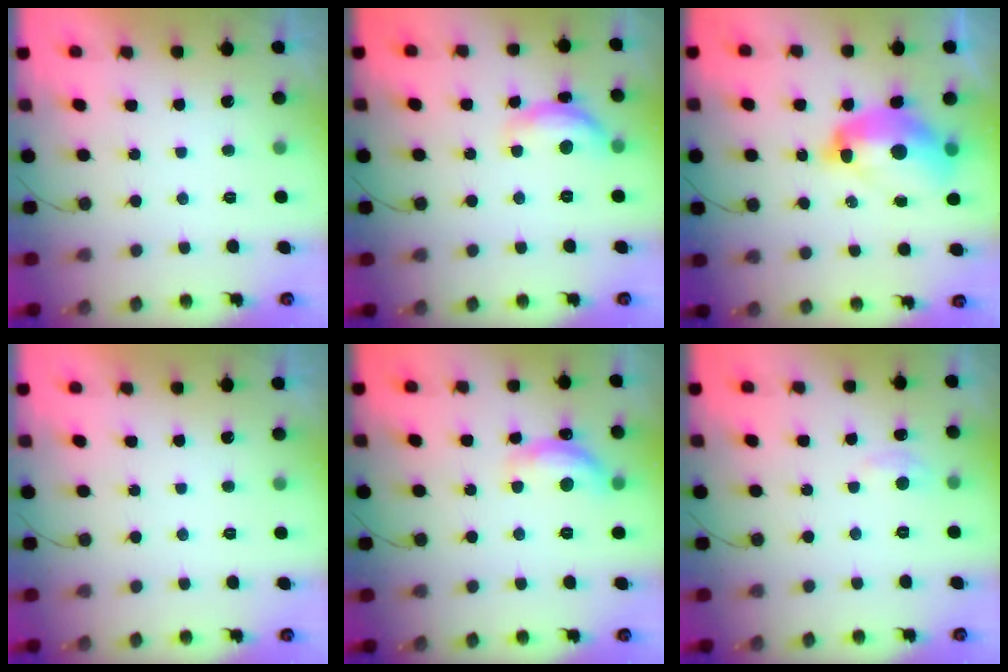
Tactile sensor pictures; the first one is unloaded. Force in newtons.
{"total": 11.3, "press": 11.3, "slide": 0.6}
{"total": 14.0, "press": 14.0, "slide": 1.2}
{"total": 0.0}
{"total": 12.0, "press": 11.9, "slide": 0.8}
{"total": 3.5, "press": 3.4, "slide": 0.4}